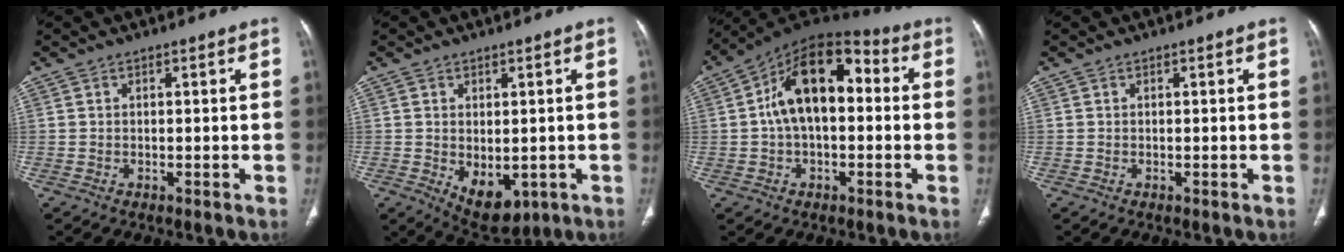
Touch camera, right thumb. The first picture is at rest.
{"total": 7.7, "force": [-1.6, 4.7, 5.9], "torque": [-0.074, -0.007, 0.000]}
{"total": 15.7, "force": [1.3, 9.0, 12.8], "torque": [-0.191, 0.044, 0.009]}
{"total": 0.0}